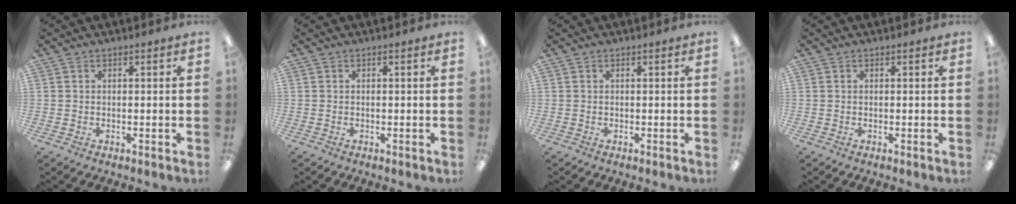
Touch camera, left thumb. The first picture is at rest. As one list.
[{"total": 0.0}, {"total": 0.0}, {"total": 0.0}]